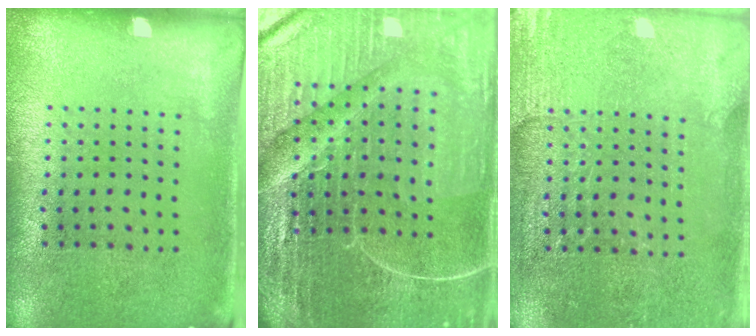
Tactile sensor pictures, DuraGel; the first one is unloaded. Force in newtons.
{"total": 6.4, "press": 5.7, "slide": 2.9}
{"total": 2.9, "press": 2.9, "slide": 0.2}